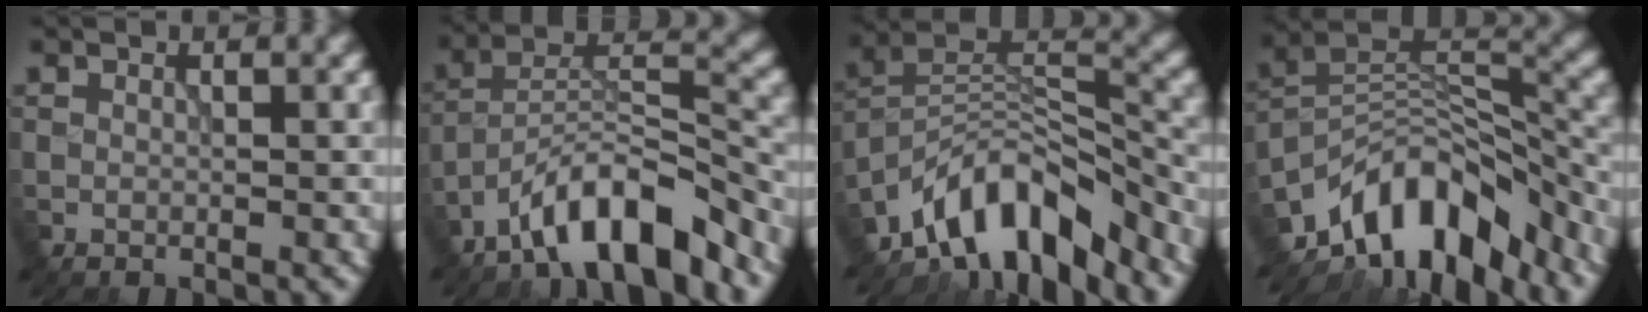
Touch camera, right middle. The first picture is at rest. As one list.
[{"total": 8.9, "force": [-6.8, 2.3, 5.3], "torque": [-0.077, 0.012, -0.125]}, {"total": 10.6, "force": [-7.9, 4.0, 5.8], "torque": [-0.089, 0.013, -0.155]}, {"total": 11.6, "force": [-8.1, 5.1, 6.5], "torque": [-0.104, 0.017, -0.156]}]